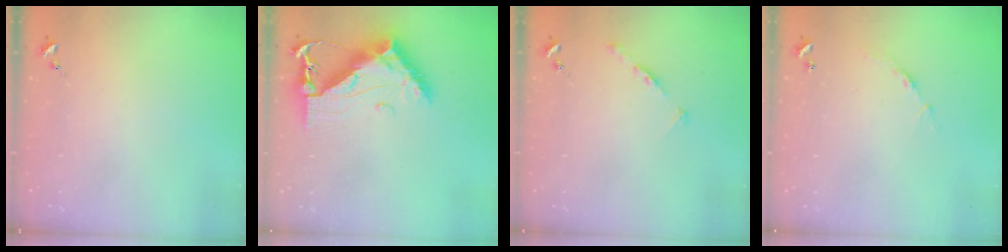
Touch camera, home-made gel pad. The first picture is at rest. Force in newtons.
{"total": 13.2, "press": 13.2, "slide": 1.2}
{"total": 4.8, "press": 4.7, "slide": 0.5}
{"total": 5.1, "press": 5.1, "slide": 0.4}